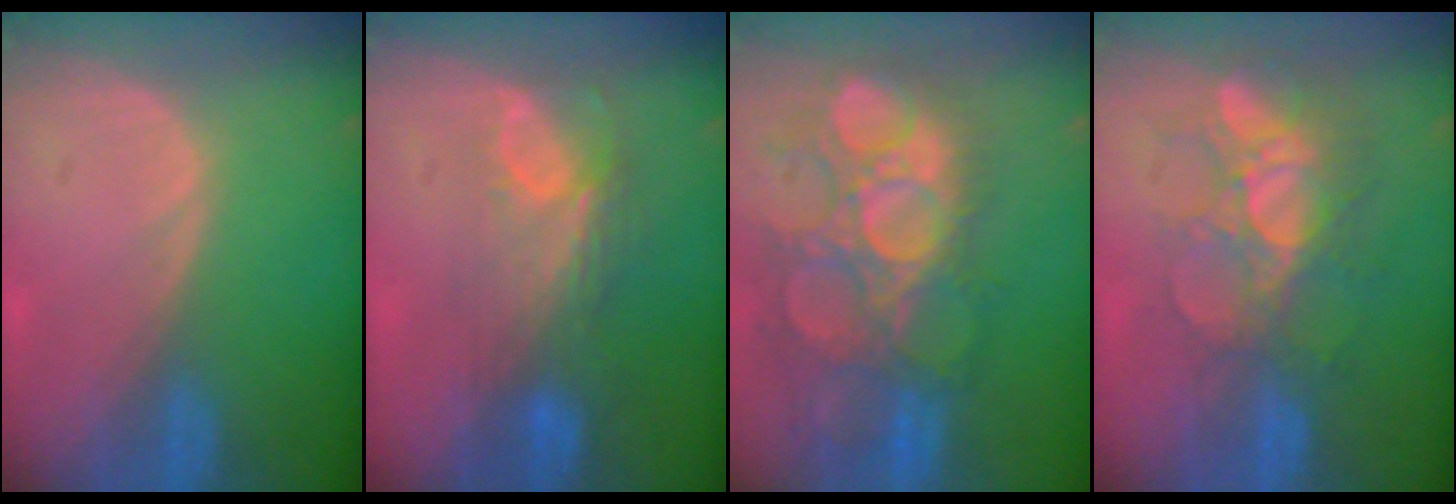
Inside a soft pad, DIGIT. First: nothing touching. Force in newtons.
{"total": 7.5, "press": 6.6, "slide": 3.6}
{"total": 12.9, "press": 12.0, "slide": 4.8}
{"total": 9.8, "press": 8.5, "slide": 4.8}